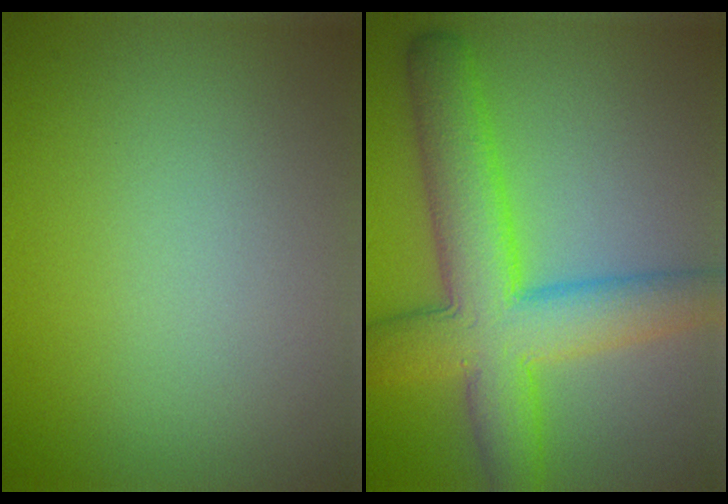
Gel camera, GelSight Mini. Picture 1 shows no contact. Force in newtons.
{"total": 9.4, "press": 9.4, "slide": 0.4}